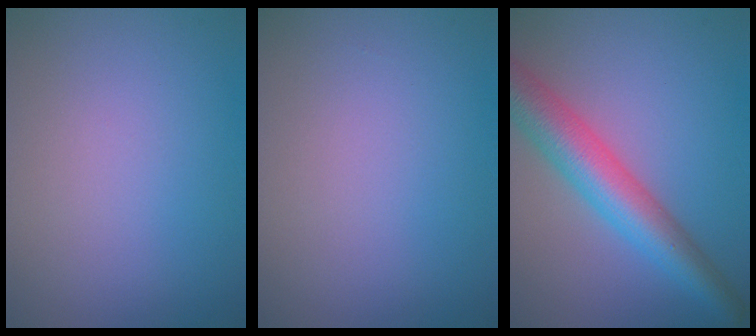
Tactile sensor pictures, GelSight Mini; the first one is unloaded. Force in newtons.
{"total": 0.0}
{"total": 6.6, "press": 6.6, "slide": 0.1}